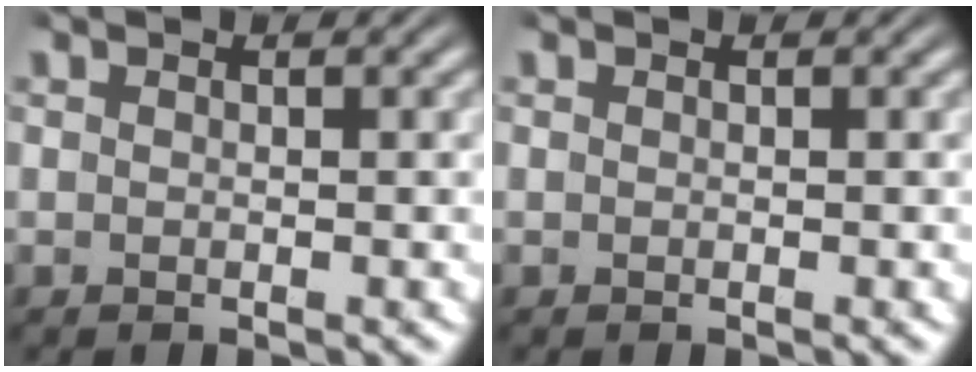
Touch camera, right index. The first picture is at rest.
{"total": 0.0}